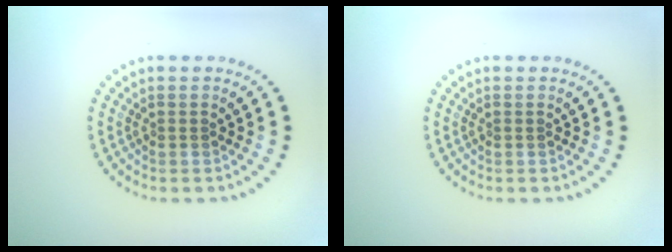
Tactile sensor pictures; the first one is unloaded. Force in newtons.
{"total": 0.0}